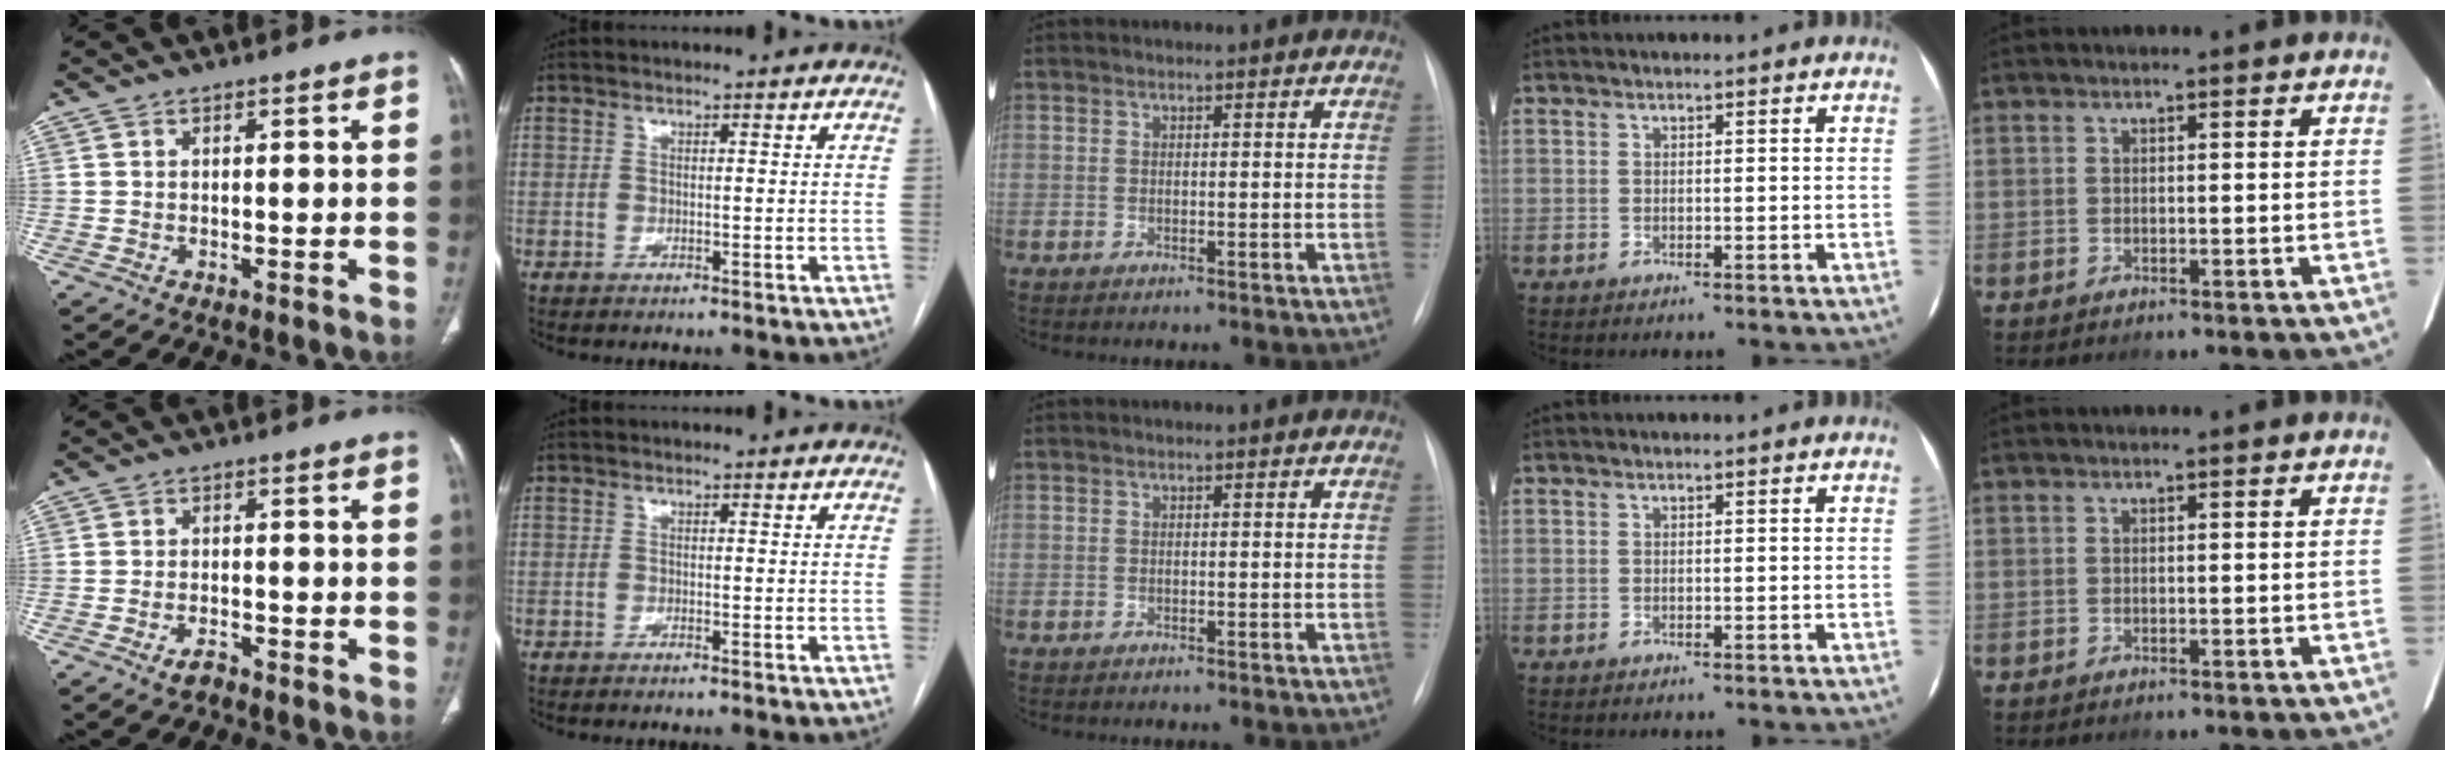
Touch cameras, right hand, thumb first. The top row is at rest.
{"thumb": {"total": 2.3, "force": [-1.8, 0.8, 1.2], "torque": [-0.030, 0.008, -0.033]}, "index": {"total": 0.6, "force": [-0.5, -0.1, 0.2], "torque": [-0.005, 0.000, -0.009]}}